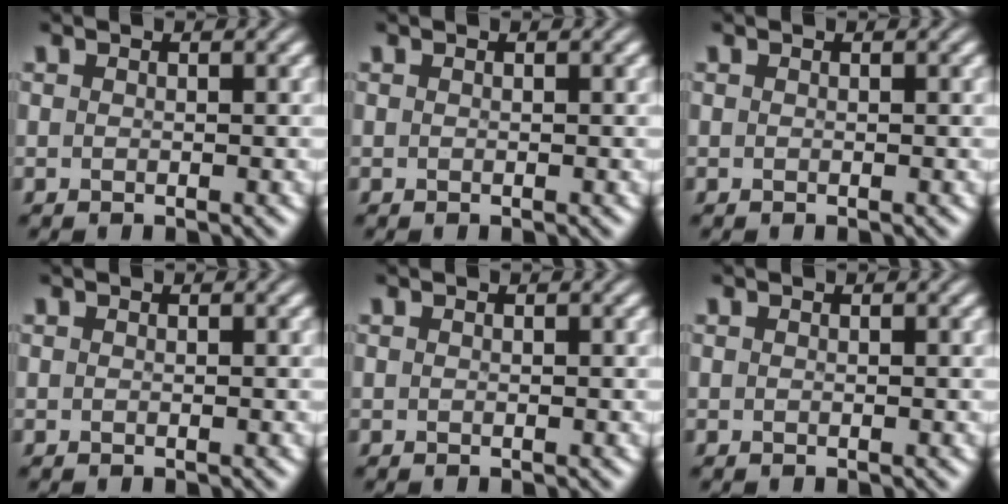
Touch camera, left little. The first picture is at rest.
{"total": 0.0}
{"total": 0.0}
{"total": 0.0}
{"total": 0.0}
{"total": 0.0}